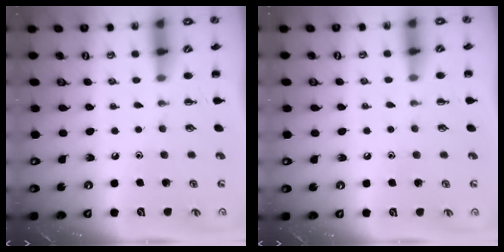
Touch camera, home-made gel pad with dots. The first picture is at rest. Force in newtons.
{"total": 3.3, "press": 3.1, "slide": 1.1}